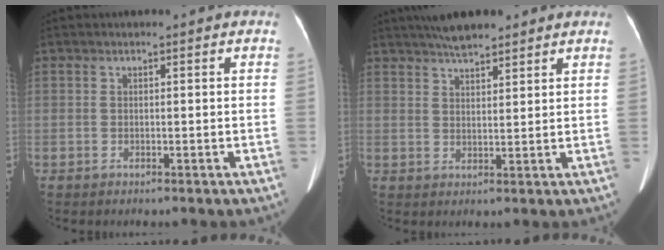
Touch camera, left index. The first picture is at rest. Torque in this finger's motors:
{"motor_torque": [0.82, -0.84, 0.09, 0.05]}